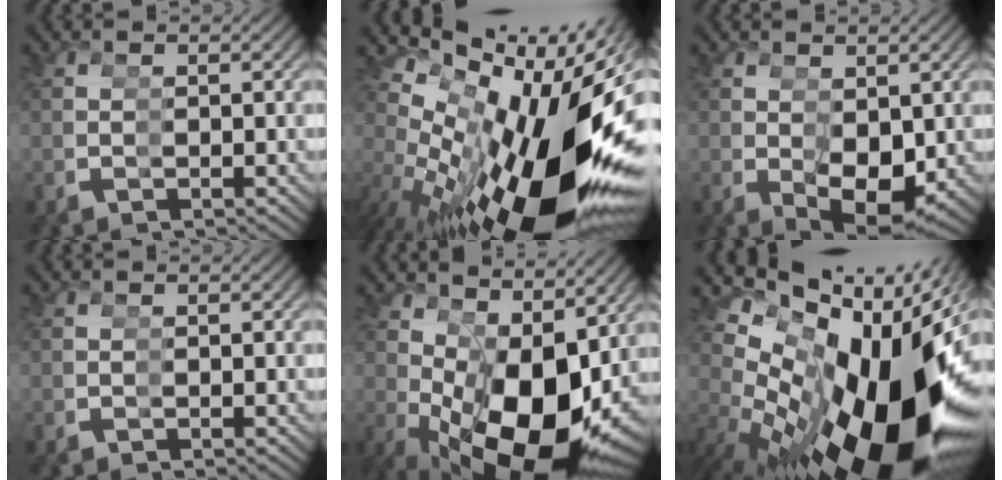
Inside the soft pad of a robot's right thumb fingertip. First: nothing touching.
{"total": 20.6, "force": [-0.7, 11.9, 16.8], "torque": [-0.281, -0.038, 0.012]}
{"total": 5.6, "force": [-0.5, 3.5, 4.4], "torque": [-0.067, -0.025, 0.003]}
{"total": 0.0}
{"total": 15.9, "force": [-1.7, 9.8, 12.3], "torque": [-0.218, -0.058, 0.009]}
{"total": 22.7, "force": [-1.8, 13.4, 18.3], "torque": [-0.293, -0.034, -0.009]}